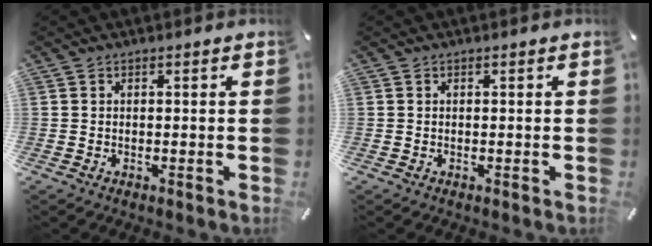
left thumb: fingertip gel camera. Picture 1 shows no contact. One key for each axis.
{"total": 0.0}